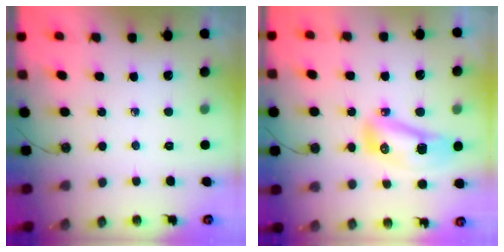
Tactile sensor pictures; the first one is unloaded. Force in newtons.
{"total": 14.2, "press": 12.9, "slide": 5.9}